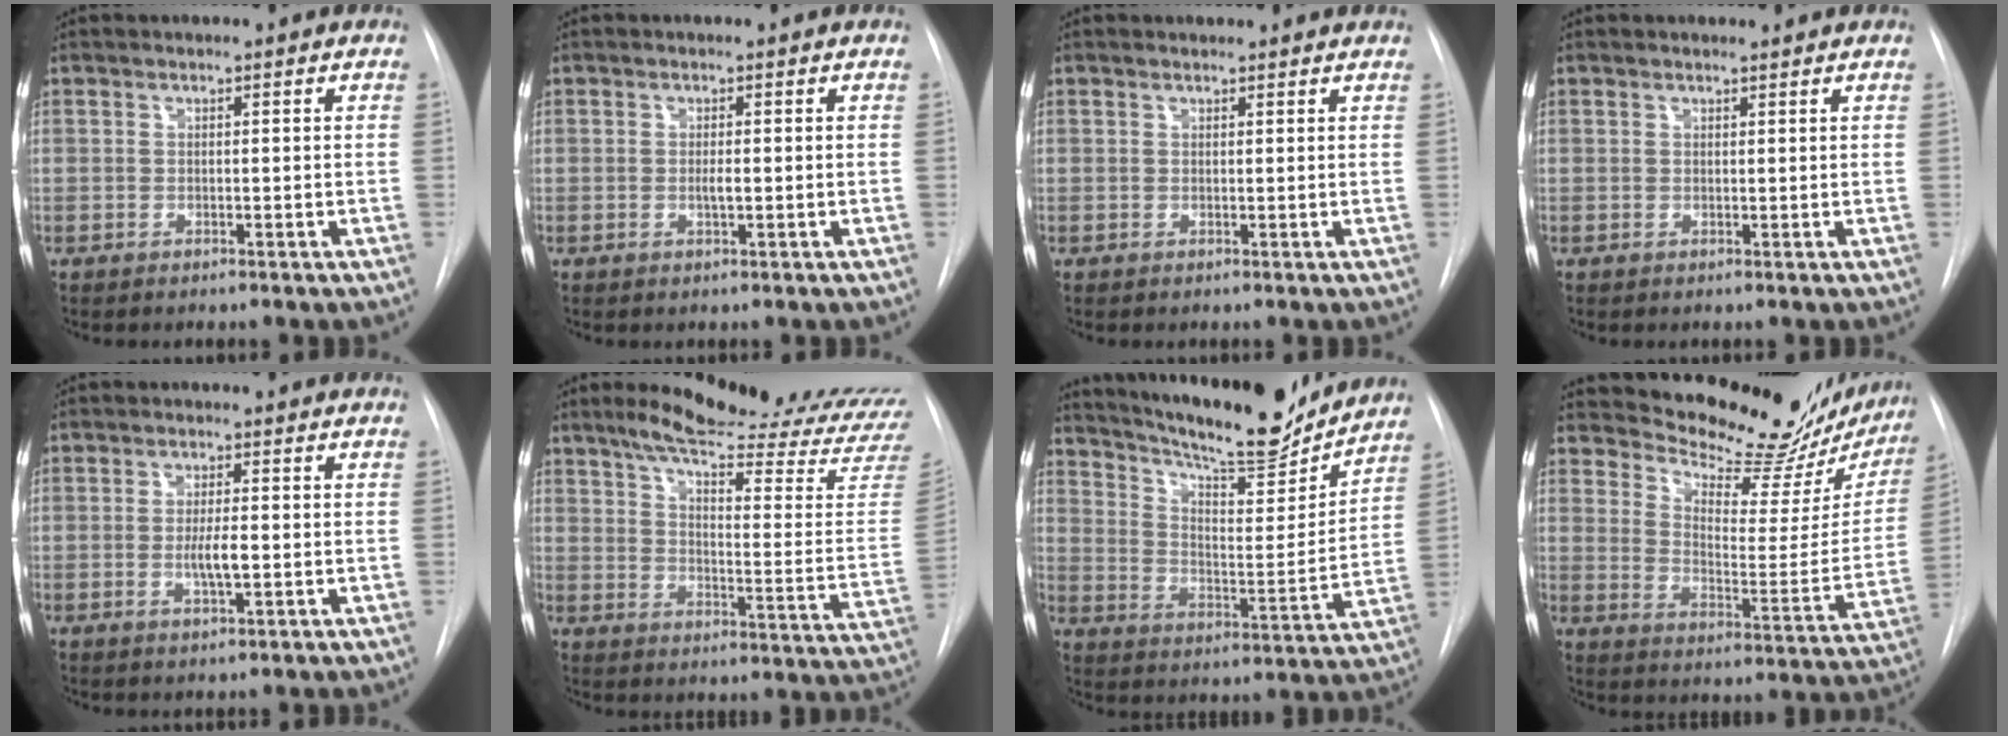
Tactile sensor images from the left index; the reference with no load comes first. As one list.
[{"total": 1.2, "force": [-0.3, 0.2, 1.1], "torque": [-0.021, -0.004, -0.004]}, {"total": 3.0, "force": [3.0, 0.5, 0.3], "torque": [-0.009, 0.012, 0.028]}, {"total": 0.8, "force": [0.8, 0.0, 0.0], "torque": [-0.006, -0.002, 0.013]}, {"total": 3.6, "force": [-0.7, 0.6, 3.5], "torque": [-0.065, -0.006, -0.011]}, {"total": 26.7, "force": [23.6, 1.7, 12.3], "torque": [-0.176, -0.098, 0.293]}, {"total": 20.0, "force": [18.0, 3.1, 8.2], "torque": [-0.142, -0.021, 0.266]}, {"total": 22.5, "force": [20.7, 4.9, 7.3], "torque": [-0.103, -0.080, 0.265]}]